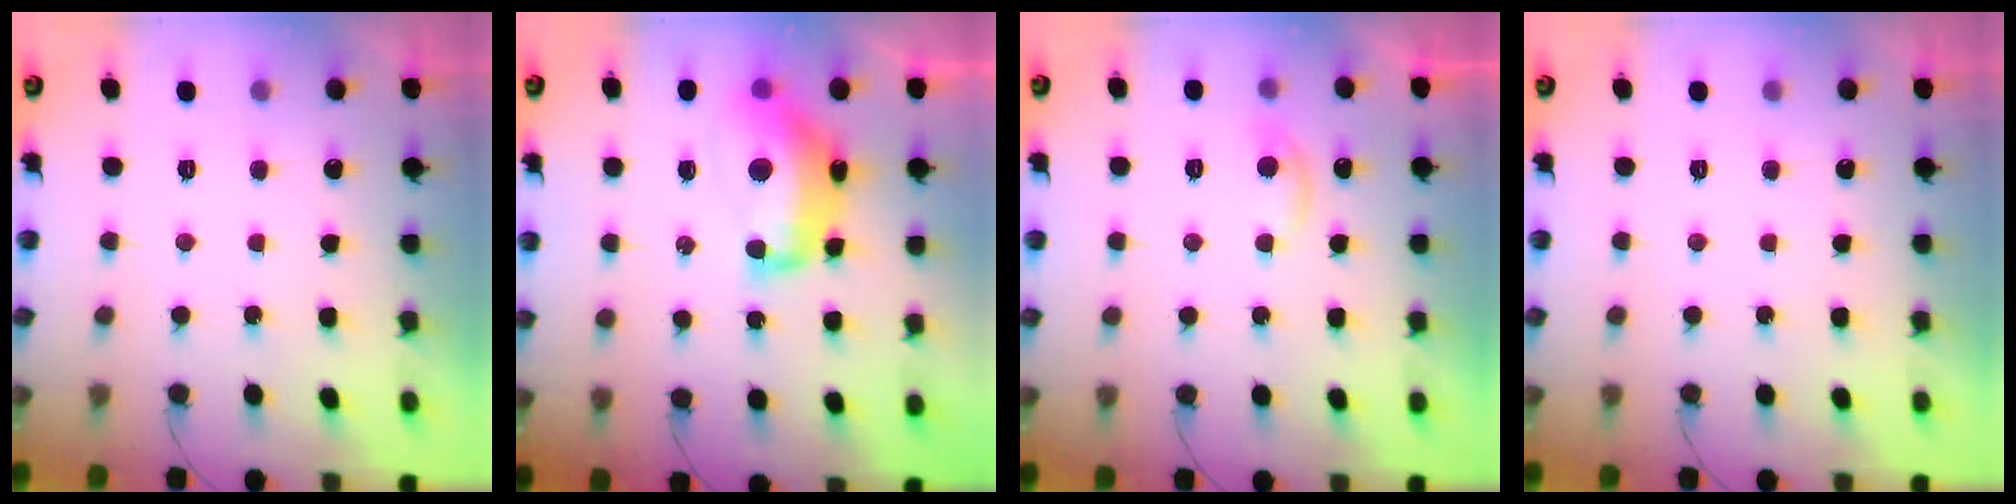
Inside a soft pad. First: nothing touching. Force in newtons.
{"total": 14.2, "press": 14.1, "slide": 1.1}
{"total": 5.9, "press": 5.9, "slide": 0.6}
{"total": 0.0}